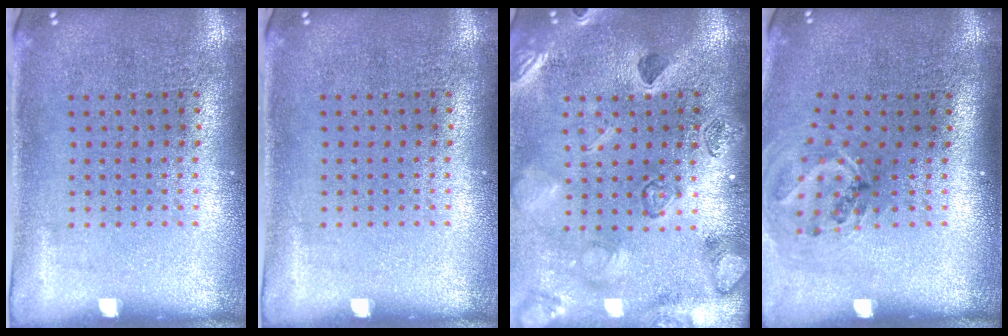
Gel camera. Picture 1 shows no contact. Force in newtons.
{"total": 0.0}
{"total": 2.3, "press": 2.3, "slide": 0.3}
{"total": 1.2, "press": 1.0, "slide": 0.6}